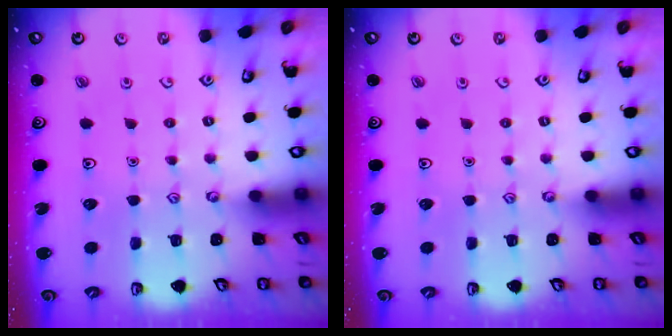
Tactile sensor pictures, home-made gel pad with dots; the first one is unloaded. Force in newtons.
{"total": 0.0}